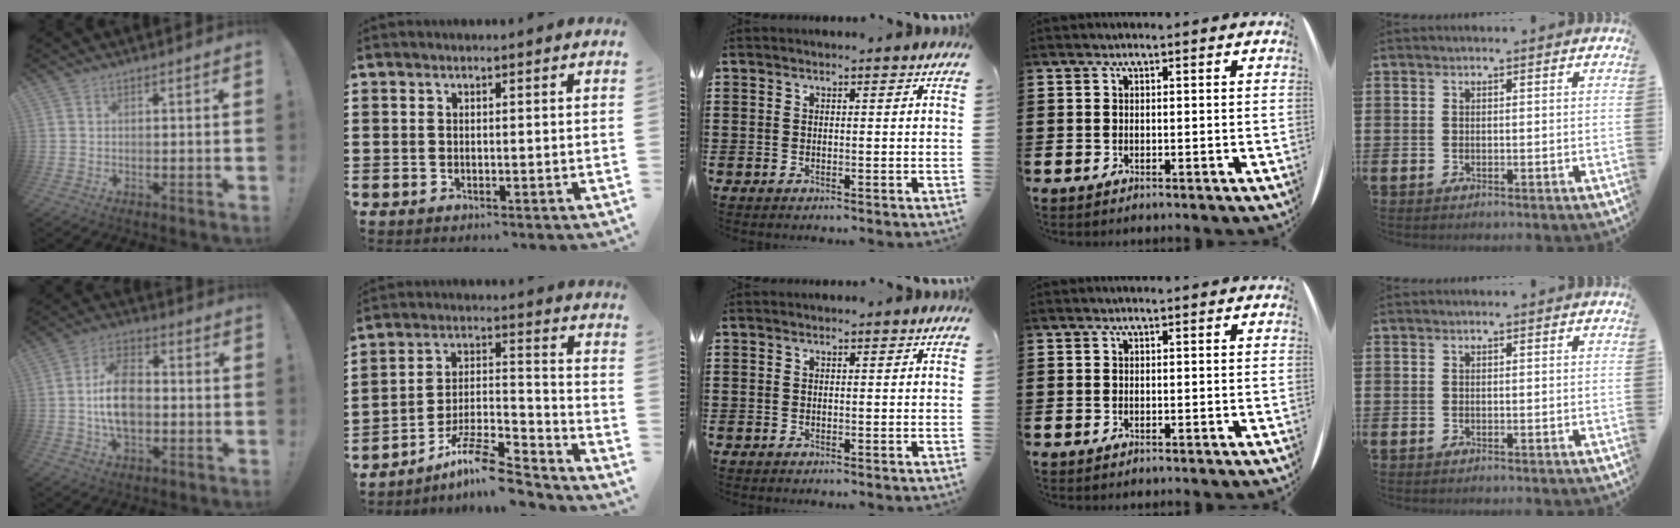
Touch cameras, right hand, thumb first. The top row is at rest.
{"thumb": {"total": 13.4, "force": [-1.5, 8.9, 9.9], "torque": [-0.190, 0.011, -0.029]}, "index": {"total": 10.8, "force": [-8.8, 1.9, 5.9], "torque": [-0.100, 0.025, -0.167]}}